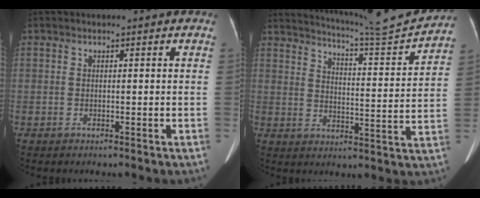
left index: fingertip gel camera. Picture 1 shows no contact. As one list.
[{"total": 15.4, "force": [14.8, -1.5, 4.1], "torque": [-0.076, -0.043, 0.202]}]